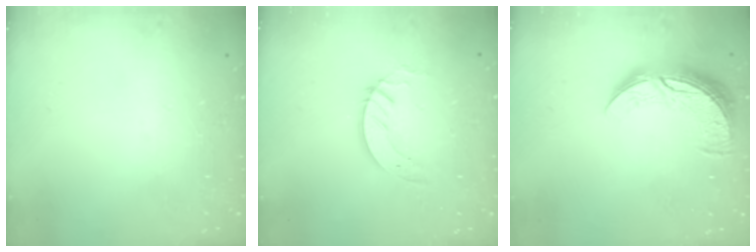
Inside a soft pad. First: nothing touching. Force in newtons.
{"total": 2.8, "press": 2.8, "slide": 0.2}
{"total": 12.7, "press": 12.6, "slide": 0.6}